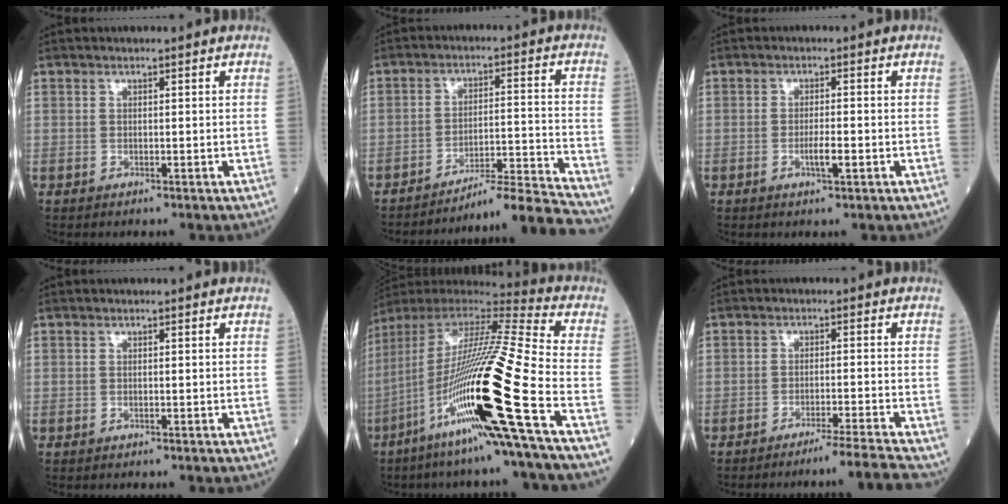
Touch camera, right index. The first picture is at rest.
{"total": 12.5, "force": [-12.0, -2.9, 1.8], "torque": [-0.013, 0.016, -0.192]}
{"total": 2.8, "force": [-0.9, 0.3, 2.6], "torque": [-0.047, -0.001, -0.016]}
{"total": 0.0}
{"total": 26.0, "force": [-10.0, -1.0, 24.0], "torque": [-0.444, -0.044, -0.192]}
{"total": 6.3, "force": [-5.5, -2.2, 2.1], "torque": [-0.018, -0.009, -0.087]}